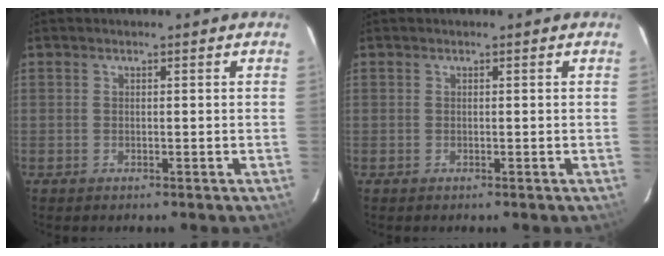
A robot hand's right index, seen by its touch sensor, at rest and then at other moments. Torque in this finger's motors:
{"motor_torque": [-0.01, -0.01, 0.01, 0.00]}